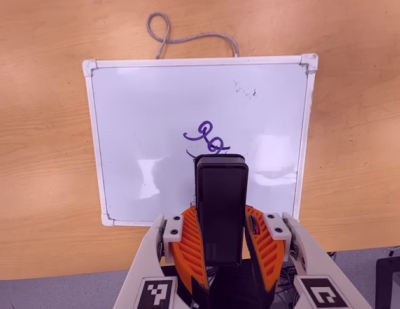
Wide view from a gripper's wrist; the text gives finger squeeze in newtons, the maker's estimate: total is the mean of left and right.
{"total": 8.1, "left": 5.8, "right": 10.5}